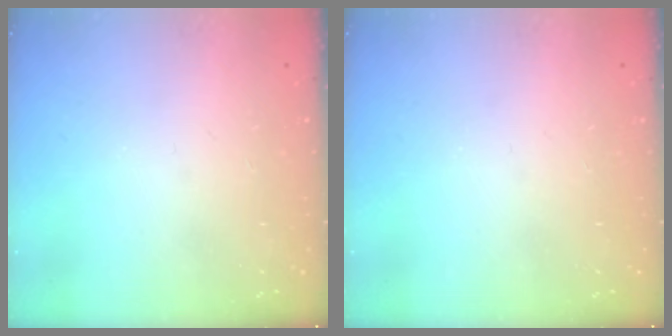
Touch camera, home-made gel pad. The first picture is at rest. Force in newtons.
{"total": 0.0}